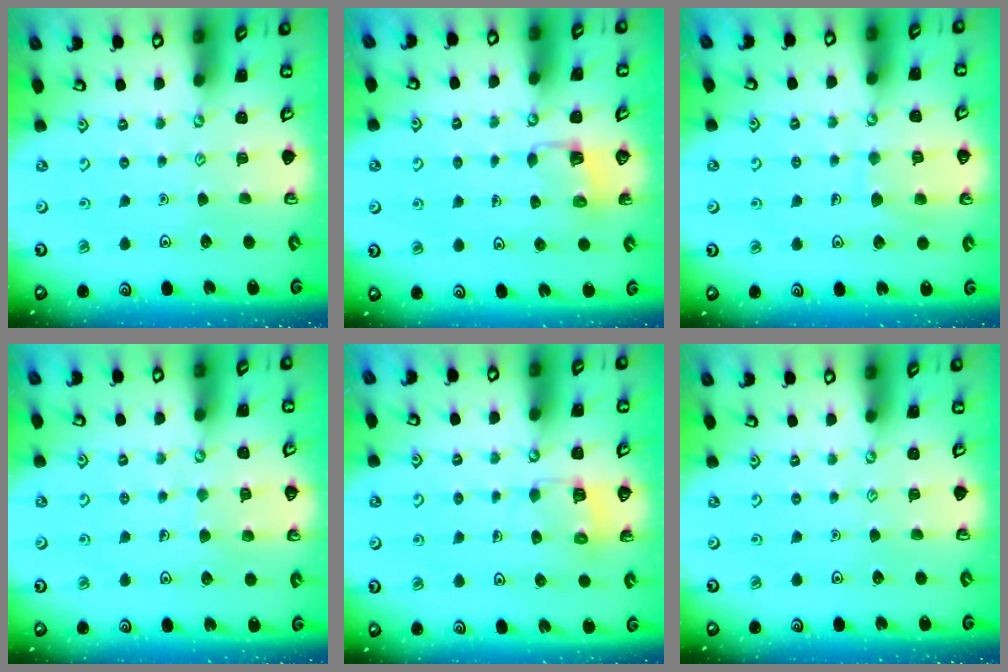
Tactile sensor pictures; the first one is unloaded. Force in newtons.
{"total": 3.1, "press": 3.1, "slide": 0.3}
{"total": 7.1, "press": 7.1, "slide": 0.3}
{"total": 4.7, "press": 4.7, "slide": 0.3}
{"total": 5.6, "press": 5.6, "slide": 0.4}
{"total": 0.0}